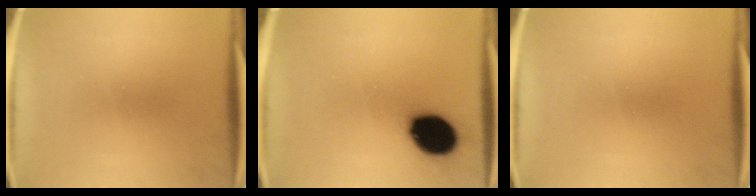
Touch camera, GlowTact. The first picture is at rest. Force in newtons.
{"total": 14.7}
{"total": 0.0}